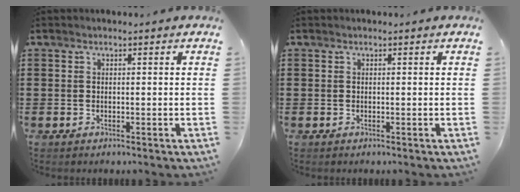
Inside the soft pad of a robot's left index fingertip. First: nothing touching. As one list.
[{"total": 0.0}]